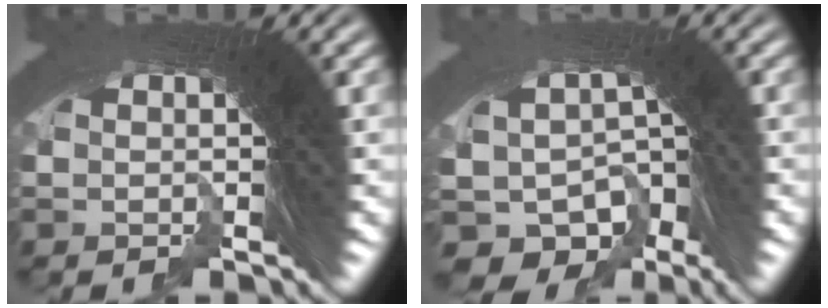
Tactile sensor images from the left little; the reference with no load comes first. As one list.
[{"total": 13.5, "force": [-7.8, 10.6, 3.2], "torque": [-0.126, -0.087, -0.109]}]